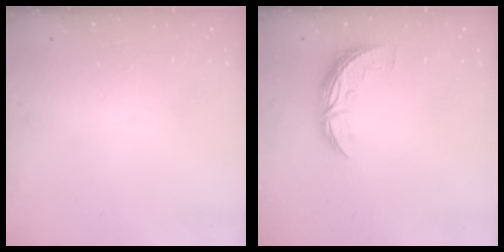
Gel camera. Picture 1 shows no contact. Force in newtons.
{"total": 9.2, "press": 9.2, "slide": 0.1}